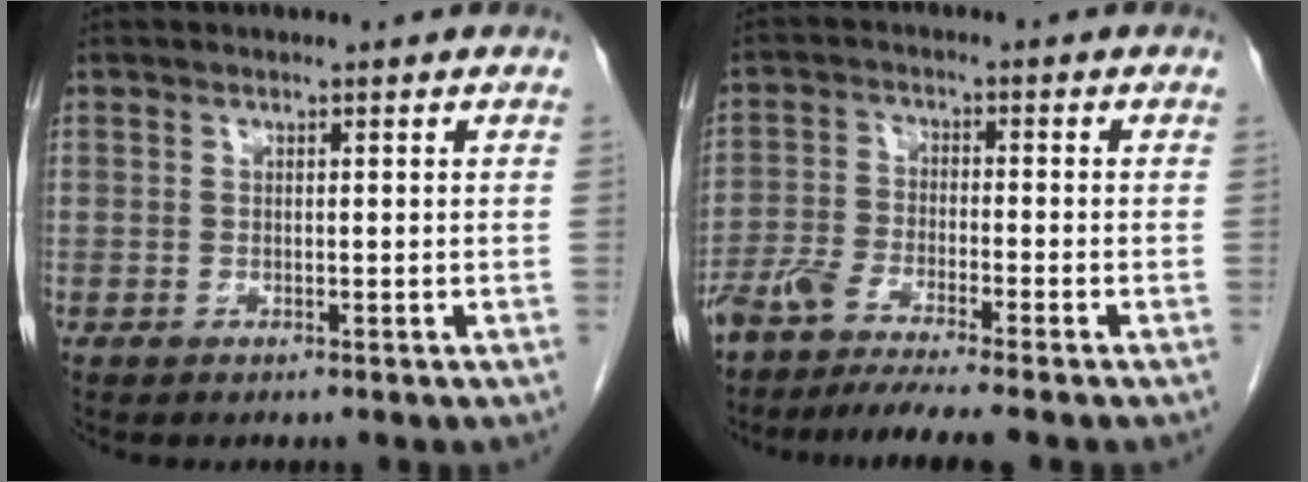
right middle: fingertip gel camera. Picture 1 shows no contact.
{"total": 8.6, "force": [-7.3, -0.5, 4.4], "torque": [-0.075, -0.023, -0.126]}